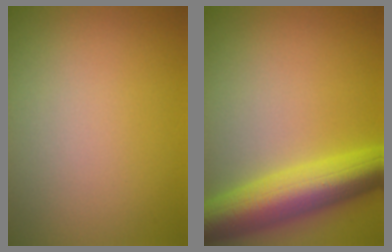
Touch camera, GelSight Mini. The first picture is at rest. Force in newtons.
{"total": 9.2, "press": 9.2, "slide": 0.1}